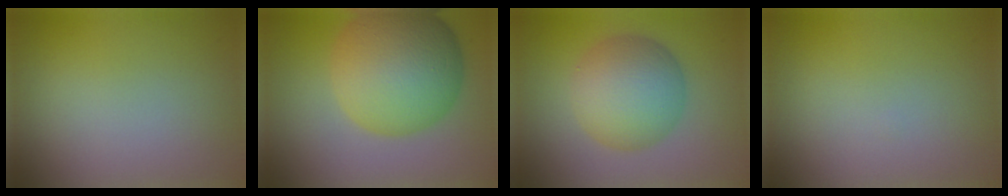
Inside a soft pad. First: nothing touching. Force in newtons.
{"total": 12.0, "press": 11.9, "slide": 0.2}
{"total": 7.0, "press": 7.0, "slide": 0.1}
{"total": 0.0}